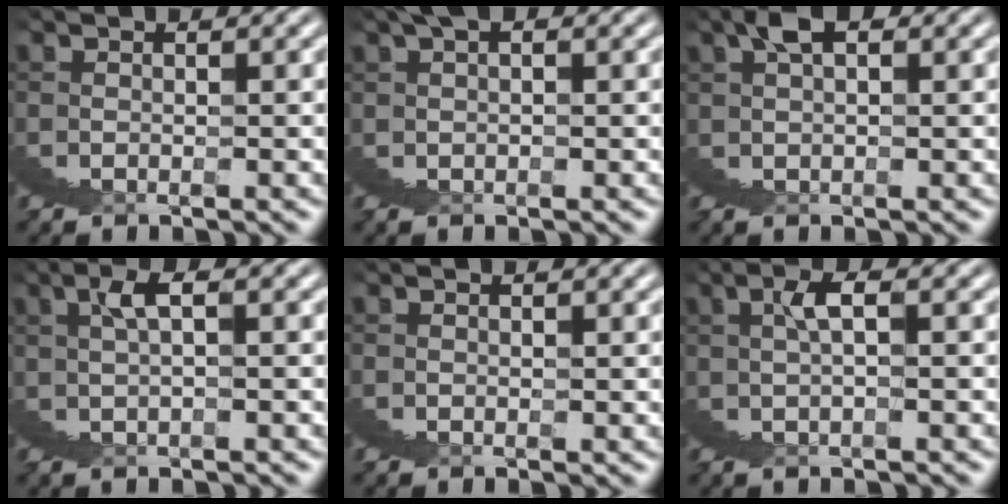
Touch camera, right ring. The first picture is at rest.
{"total": 2.7, "force": [1.5, 1.1, 1.9], "torque": [-0.027, 0.010, 0.020]}
{"total": 3.8, "force": [2.2, 1.4, 2.8], "torque": [-0.042, 0.006, 0.035]}
{"total": 2.8, "force": [2.1, -0.5, 1.7], "torque": [-0.013, 0.021, 0.033]}
{"total": 0.6, "force": [0.3, 0.3, 0.4], "torque": [-0.007, -0.003, 0.006]}
{"total": 2.5, "force": [1.9, -0.6, 1.5], "torque": [-0.011, 0.020, 0.029]}